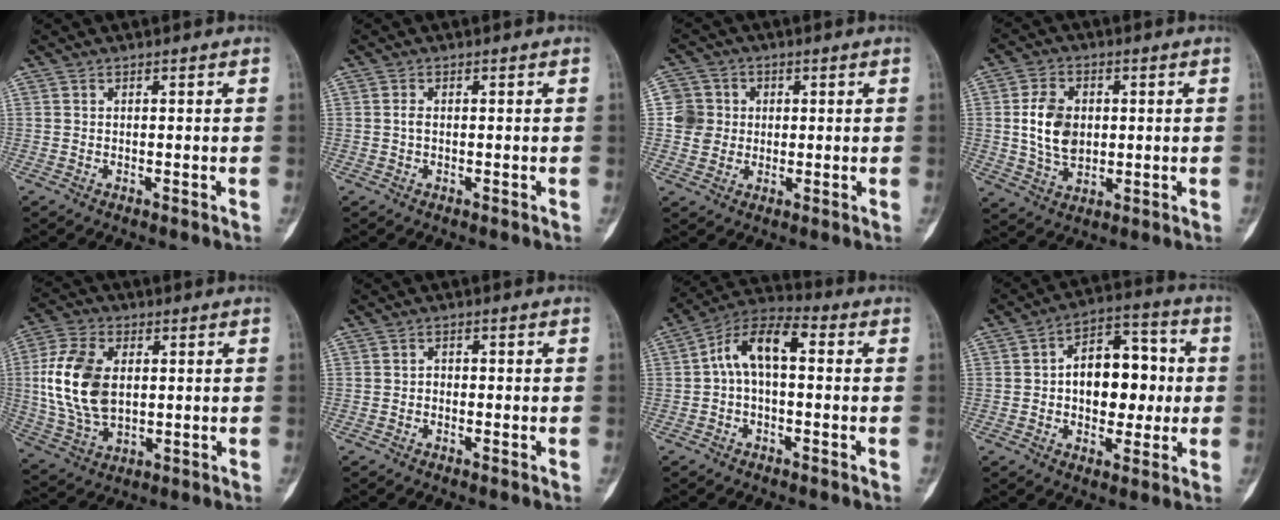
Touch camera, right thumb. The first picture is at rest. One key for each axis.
{"total": 1.0, "fx": 0.0, "fy": 0.6, "fz": 0.8, "tx": -0.013, "ty": 0.002, "tz": -0.002}
{"total": 6.1, "fx": 0.6, "fy": 6.0, "fz": 1.0, "tx": 0.014, "ty": 0.006, "tz": 0.005}
{"total": 9.3, "fx": 0.8, "fy": 6.7, "fz": 6.5, "tx": -0.100, "ty": -0.003, "tz": 0.018}
{"total": 14.9, "fx": 1.5, "fy": 9.3, "fz": 11.5, "tx": -0.229, "ty": -0.001, "tz": 0.031}
{"total": 1.0, "fx": -0.4, "fy": 0.8, "fz": 0.5, "tx": 0.004, "ty": 0.005, "tz": -0.013}
{"total": 9.7, "fx": 0.7, "fy": 5.0, "fz": 8.3, "tx": -0.144, "ty": 0.040, "tz": -0.001}
{"total": 14.5, "fx": 0.2, "fy": 9.2, "fz": 11.2, "tx": -0.116, "ty": 0.031, "tz": -0.001}